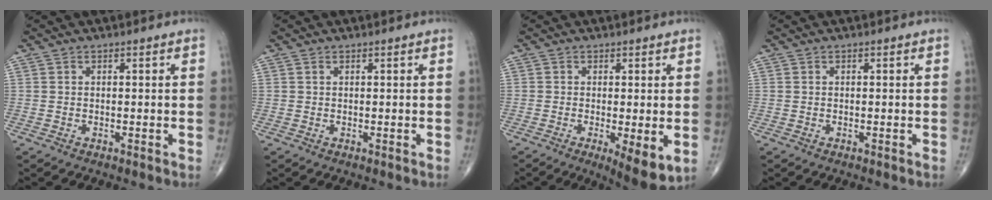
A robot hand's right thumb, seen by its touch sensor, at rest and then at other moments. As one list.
[{"total": 0.0}, {"total": 6.9, "force": [-1.6, 2.0, 6.4], "torque": [-0.097, -0.022, -0.023]}, {"total": 0.0}]